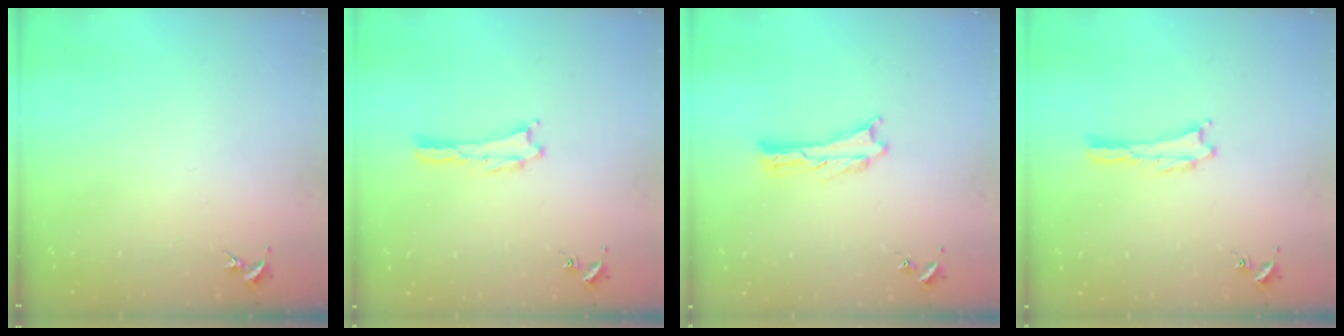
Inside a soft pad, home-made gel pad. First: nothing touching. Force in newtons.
{"total": 0.0}
{"total": 0.0}
{"total": 0.0}